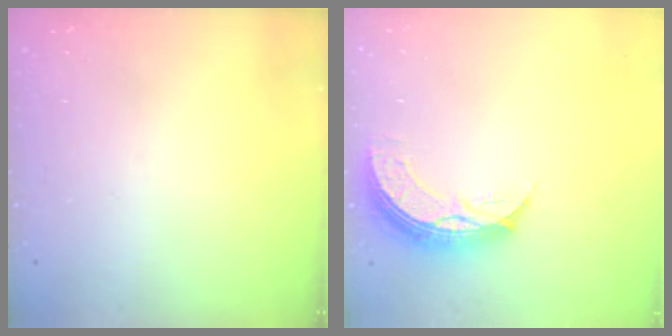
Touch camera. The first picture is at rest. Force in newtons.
{"total": 8.4, "press": 8.4, "slide": 0.8}